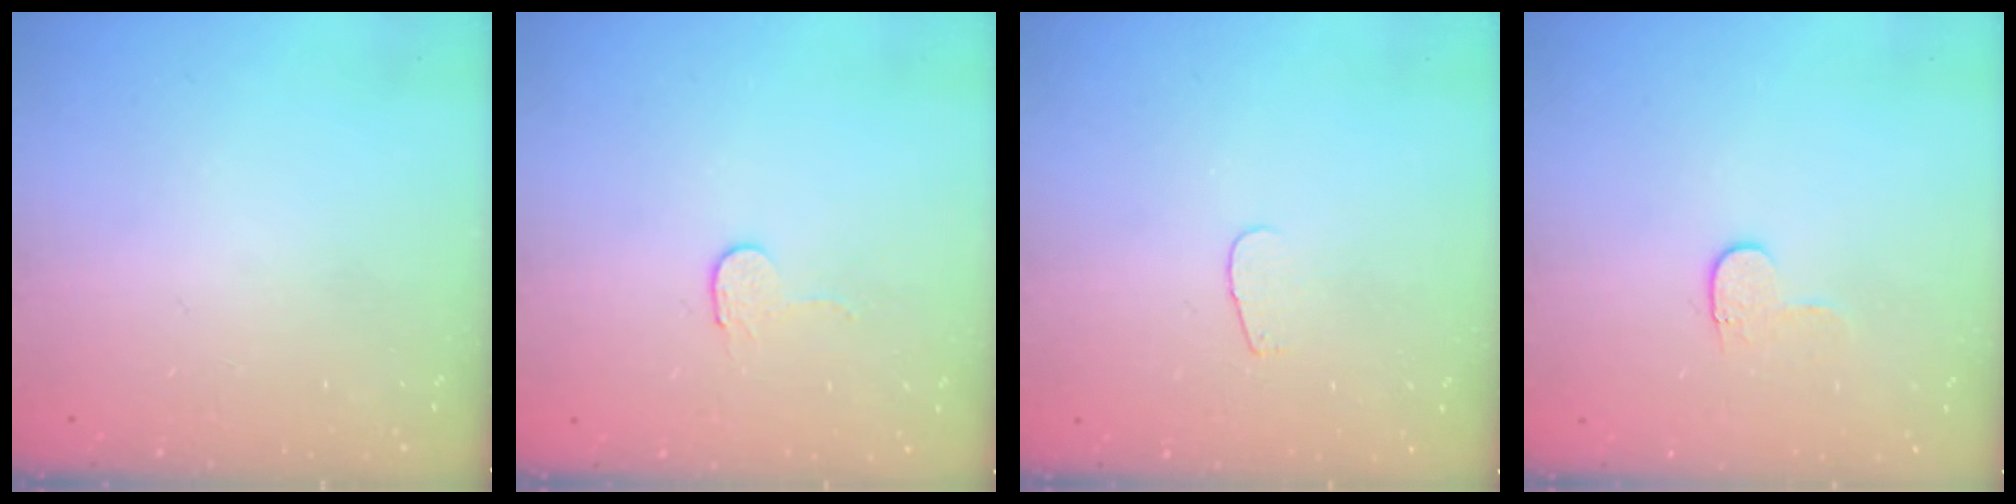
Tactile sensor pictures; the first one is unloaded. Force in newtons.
{"total": 2.7, "press": 2.7, "slide": 0.2}
{"total": 2.8, "press": 2.8, "slide": 0.2}
{"total": 4.1, "press": 4.1, "slide": 0.4}